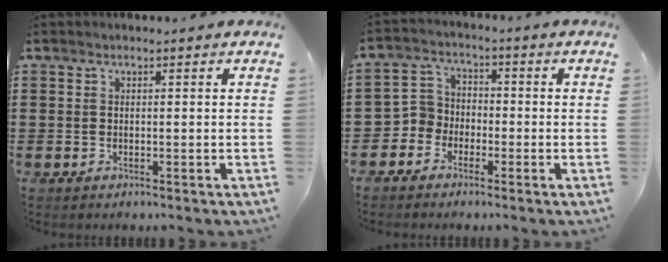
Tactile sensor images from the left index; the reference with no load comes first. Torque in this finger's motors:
{"motor_torque": [-0.43, 0.85, -0.03, -0.01]}